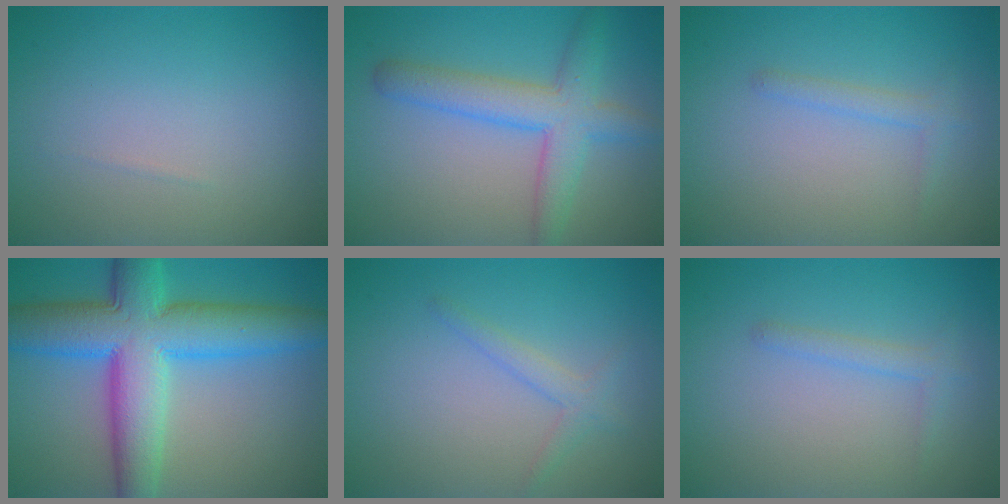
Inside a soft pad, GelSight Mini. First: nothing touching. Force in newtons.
{"total": 5.0, "press": 5.0, "slide": 0.2}
{"total": 1.3, "press": 1.3, "slide": 0.0}
{"total": 11.1, "press": 11.1, "slide": 0.2}
{"total": 1.6, "press": 1.6, "slide": 0.1}
{"total": 1.3, "press": 1.3, "slide": 0.0}